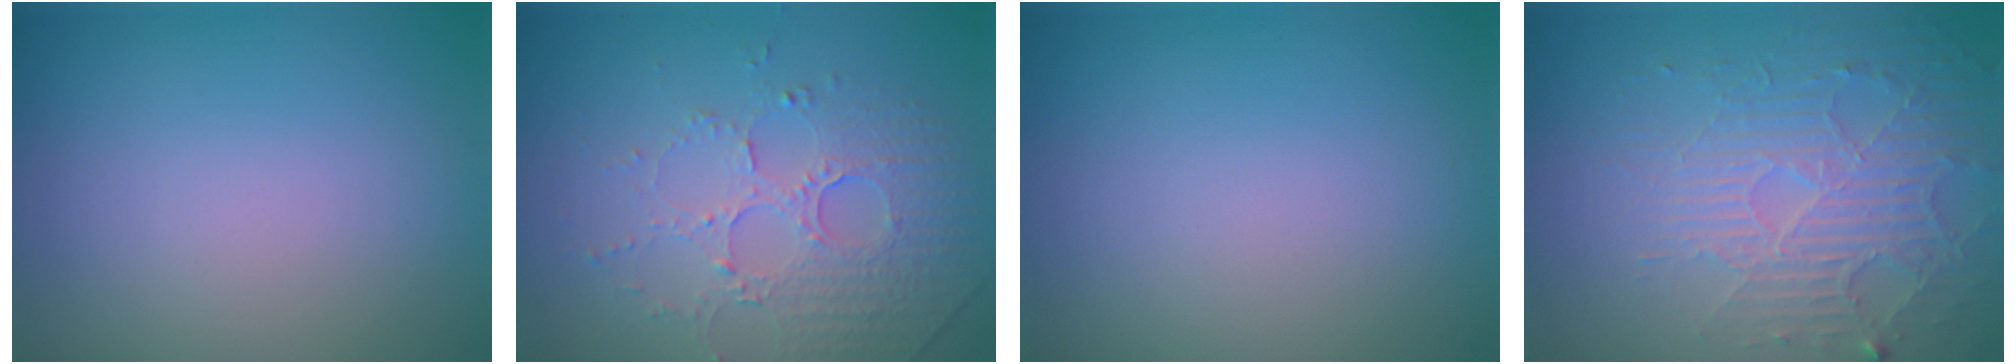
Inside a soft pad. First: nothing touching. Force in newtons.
{"total": 5.0, "press": 3.4, "slide": 3.6}
{"total": 0.0}
{"total": 4.1, "press": 3.4, "slide": 2.3}